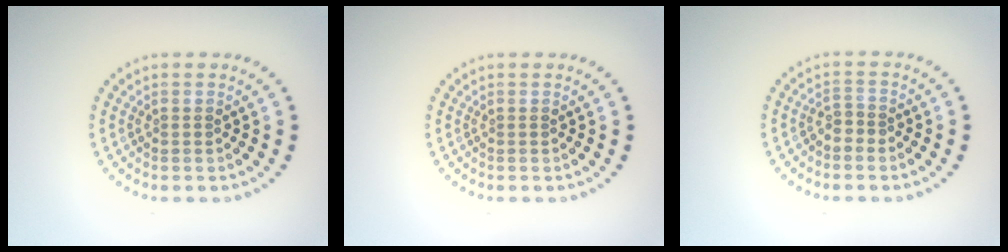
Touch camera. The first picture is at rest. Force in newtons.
{"total": 0.0}
{"total": 1.2, "press": 0.9, "slide": 0.8}